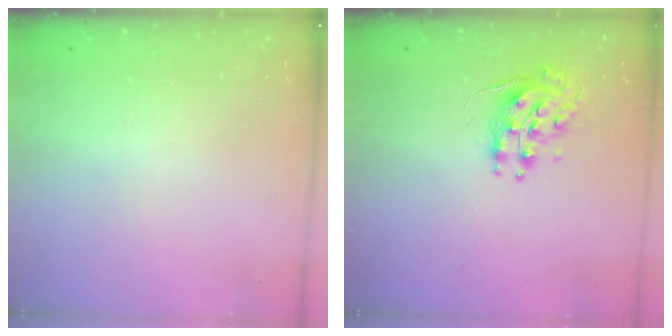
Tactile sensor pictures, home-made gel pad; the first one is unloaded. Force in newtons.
{"total": 9.7, "press": 9.7, "slide": 0.8}